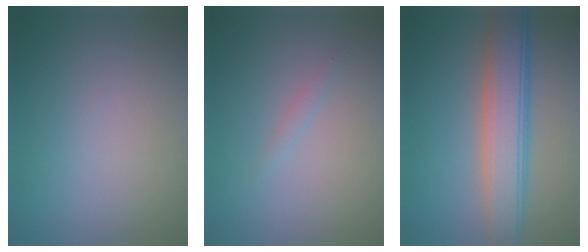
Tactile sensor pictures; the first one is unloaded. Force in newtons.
{"total": 0.7, "press": 0.7, "slide": 0.1}
{"total": 6.5, "press": 6.5, "slide": 0.4}